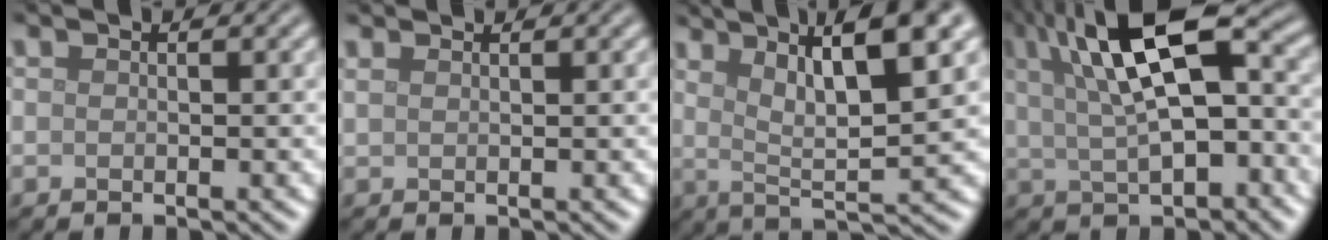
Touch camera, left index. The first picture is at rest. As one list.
[{"total": 1.7, "force": [1.5, 0.5, 0.5], "torque": [-0.020, 0.005, 0.027]}, {"total": 10.1, "force": [4.5, 2.2, 8.8], "torque": [-0.134, 0.016, 0.075]}, {"total": 11.9, "force": [2.9, 5.2, 10.3], "torque": [-0.183, 0.014, 0.047]}]